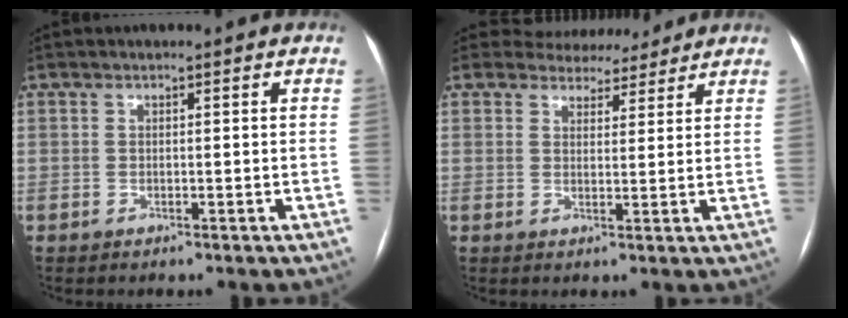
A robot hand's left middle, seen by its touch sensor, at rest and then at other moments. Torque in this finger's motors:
{"motor_torque": [0.15, -0.27, 0.00, -0.03]}